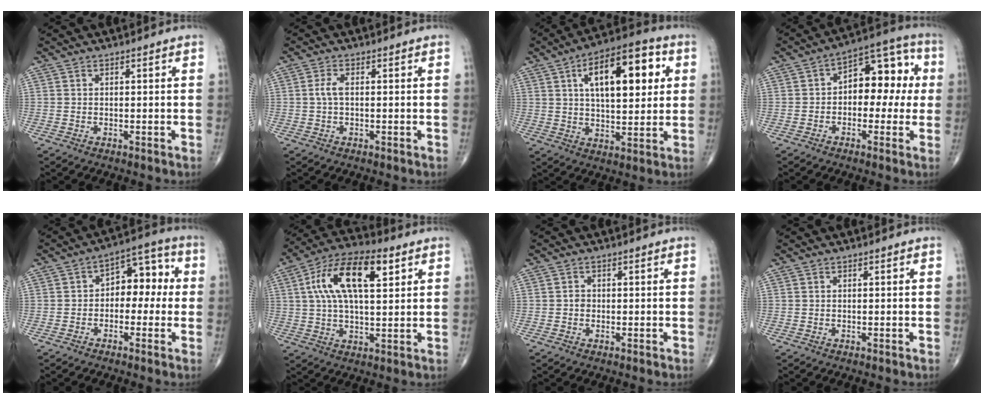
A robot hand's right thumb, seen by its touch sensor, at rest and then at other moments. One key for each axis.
{"total": 2.3, "fx": 0.0, "fy": 0.9, "fz": 2.1, "tx": -0.049, "ty": 0.001, "tz": -0.002}
{"total": 17.6, "fx": 5.2, "fy": 7.8, "fz": 14.9, "tx": -0.200, "ty": 0.004, "tz": 0.076}
{"total": 12.4, "fx": 0.7, "fy": 7.6, "fz": 9.7, "tx": -0.086, "ty": 0.042, "tz": -0.004}
{"total": 9.0, "fx": 0.0, "fy": 5.9, "fz": 6.8, "tx": -0.052, "ty": 0.039, "tz": -0.015}
{"total": 15.9, "fx": 5.0, "fy": 7.0, "fz": 13.3, "tx": -0.237, "ty": 0.015, "tz": 0.083}
{"total": 1.1, "fx": -0.1, "fy": 1.0, "fz": 0.5, "tx": -0.002, "ty": 0.004, "tz": -0.004}
{"total": 0.0}